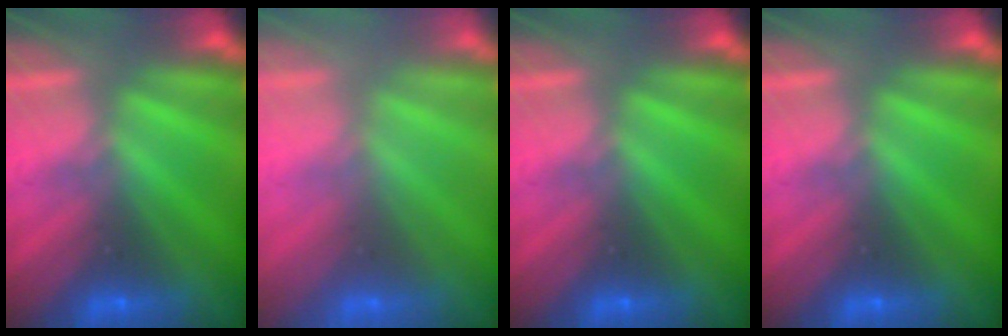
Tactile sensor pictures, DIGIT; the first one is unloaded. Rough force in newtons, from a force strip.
{"total": 2.4}
{"total": 0.0}
{"total": 0.0}